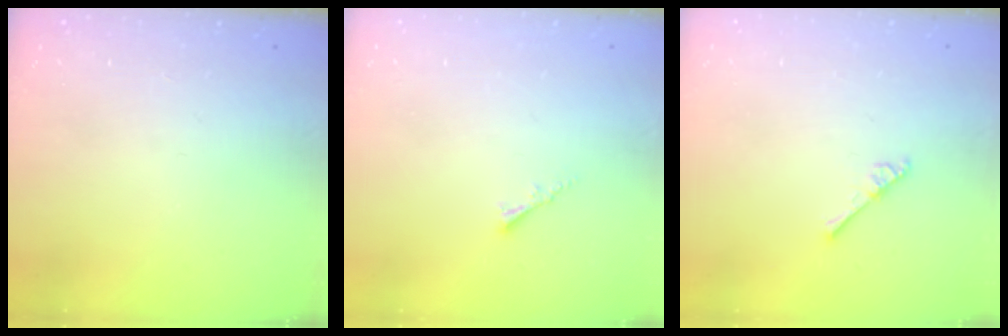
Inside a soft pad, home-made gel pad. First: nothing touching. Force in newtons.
{"total": 1.8, "press": 1.7, "slide": 0.5}
{"total": 2.6, "press": 2.6, "slide": 0.3}